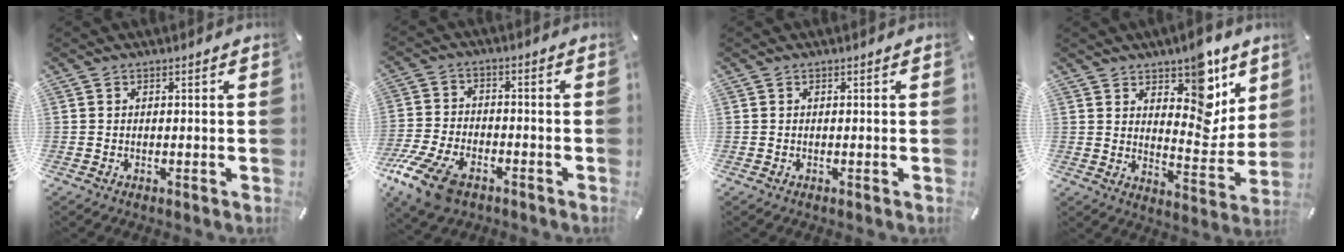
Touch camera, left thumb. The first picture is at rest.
{"total": 11.1, "force": [-7.0, 5.8, 6.3], "torque": [-0.140, 0.029, -0.133]}
{"total": 0.0}
{"total": 13.5, "force": [8.5, 7.6, 7.3], "torque": [-0.060, -0.080, 0.144]}